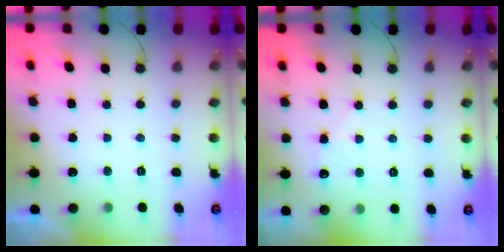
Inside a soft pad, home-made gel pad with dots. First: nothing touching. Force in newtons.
{"total": 6.6, "press": 6.5, "slide": 0.9}